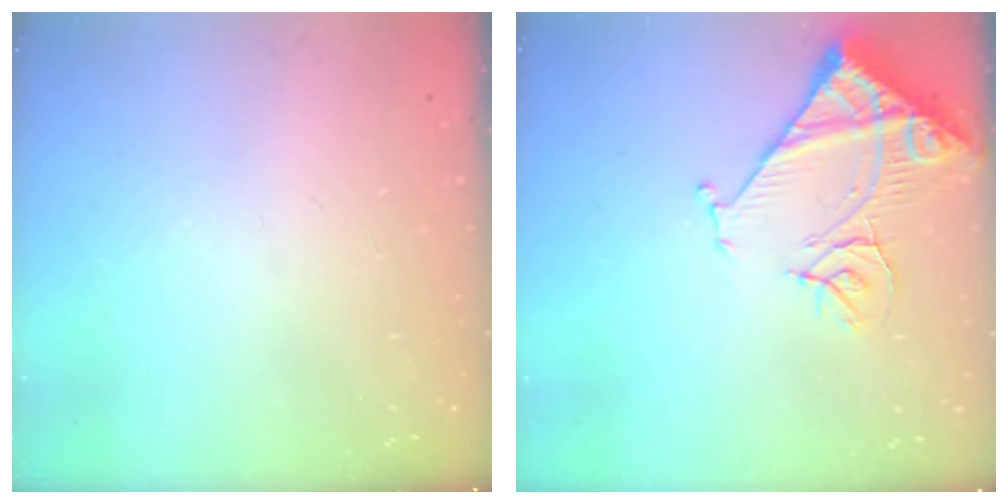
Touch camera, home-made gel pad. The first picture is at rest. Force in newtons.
{"total": 13.6, "press": 13.5, "slide": 1.7}